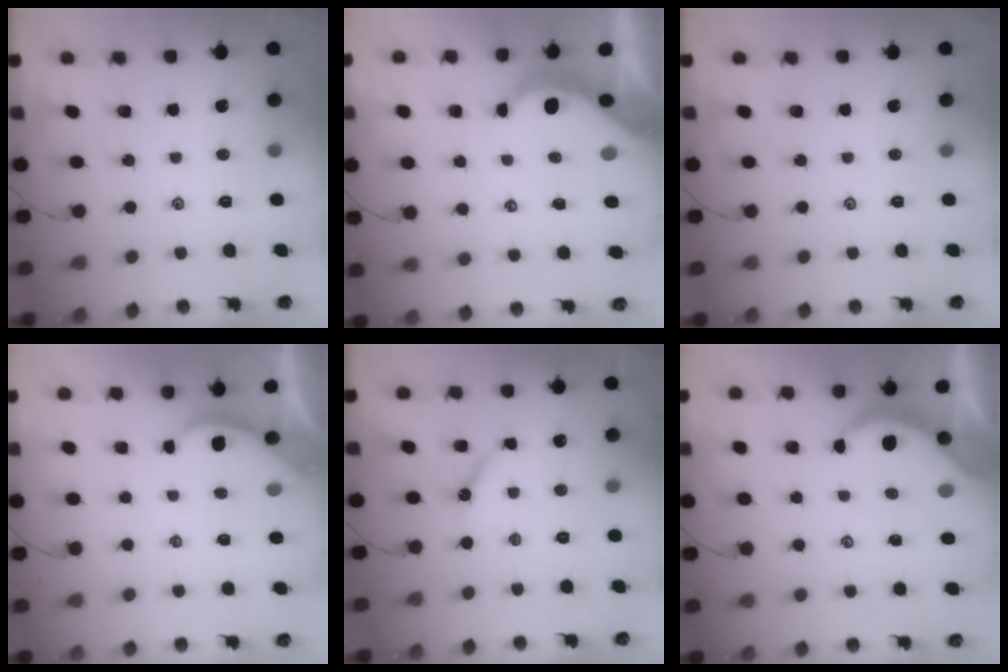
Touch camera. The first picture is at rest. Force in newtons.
{"total": 6.0, "press": 5.9, "slide": 1.0}
{"total": 0.0}
{"total": 2.3, "press": 2.3, "slide": 0.2}
{"total": 5.5, "press": 5.5, "slide": 0.5}
{"total": 5.0, "press": 5.0, "slide": 0.2}